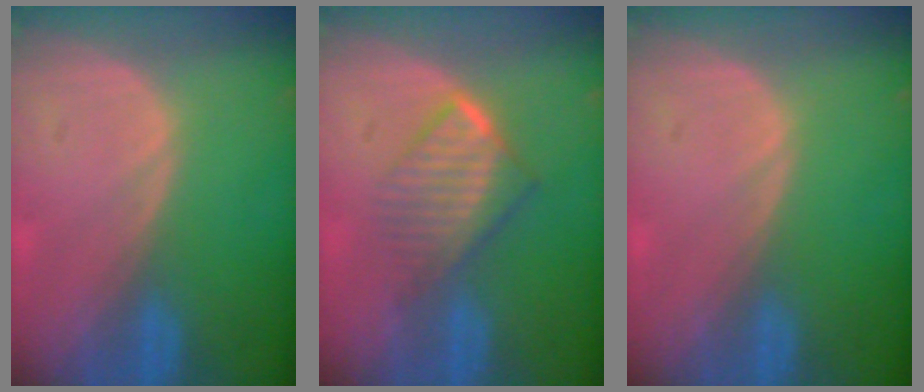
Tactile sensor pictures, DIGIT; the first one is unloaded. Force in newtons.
{"total": 6.5, "press": 5.8, "slide": 3.0}
{"total": 0.0}